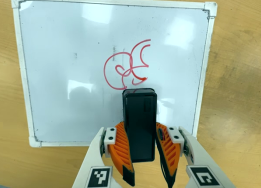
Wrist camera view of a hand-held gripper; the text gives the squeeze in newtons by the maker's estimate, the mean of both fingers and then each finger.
{"total": 10.4, "left": 9.4, "right": 11.4}